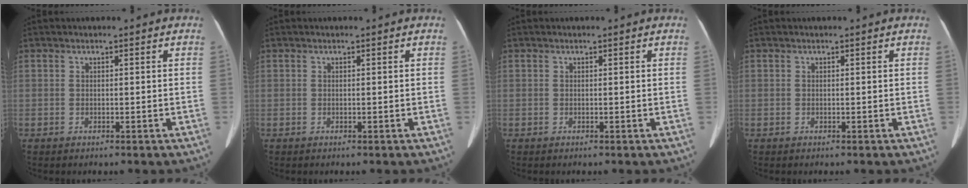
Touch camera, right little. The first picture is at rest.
{"total": 0.0}
{"total": 0.0}
{"total": 0.0}